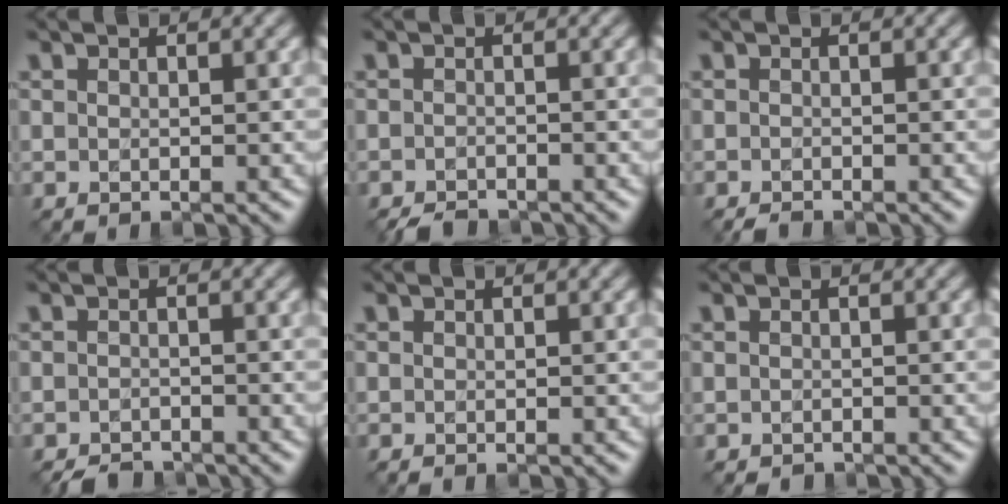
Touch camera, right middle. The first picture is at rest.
{"total": 2.4, "force": [-2.3, 0.5, 0.5], "torque": [-0.004, -0.005, -0.041]}
{"total": 1.4, "force": [-1.2, 0.3, 0.6], "torque": [-0.010, -0.005, -0.022]}
{"total": 2.6, "force": [-2.5, 0.7, 0.4], "torque": [-0.002, -0.004, -0.043]}
{"total": 0.0}
{"total": 0.6, "force": [-0.5, 0.3, -0.1], "torque": [0.001, -0.005, -0.008]}